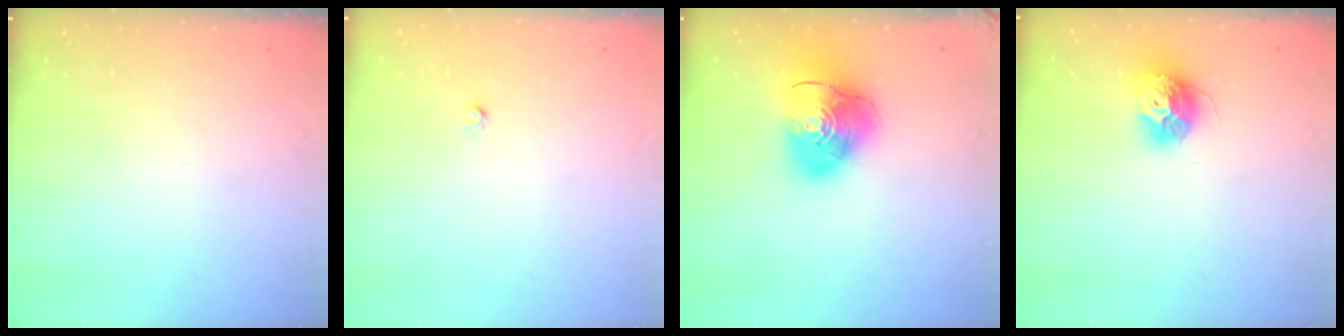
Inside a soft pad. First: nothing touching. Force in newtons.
{"total": 1.6, "press": 1.5, "slide": 0.1}
{"total": 15.1, "press": 14.9, "slide": 2.2}
{"total": 12.0, "press": 11.9, "slide": 1.1}